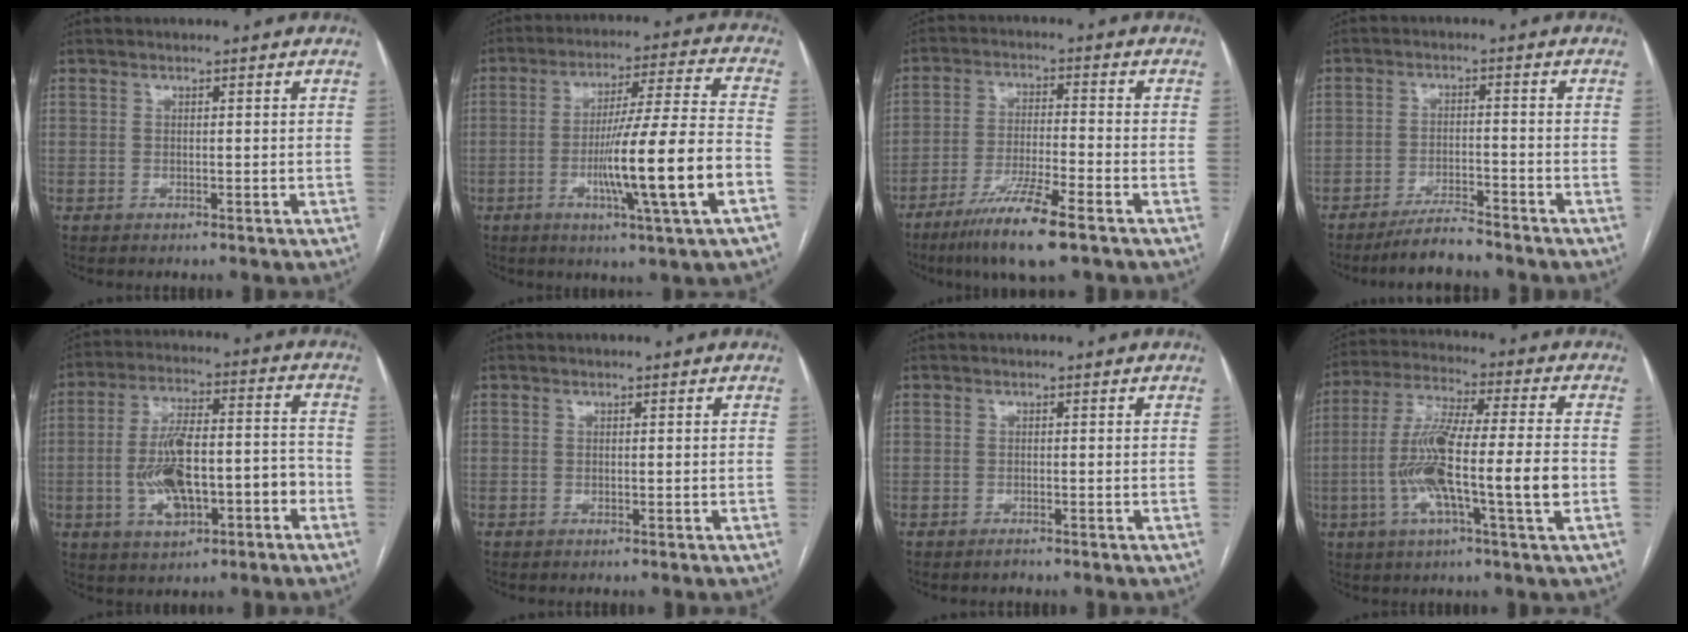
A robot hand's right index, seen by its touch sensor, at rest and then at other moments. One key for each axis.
{"total": 16.1, "fx": -4.9, "fy": -0.9, "fz": 15.3, "tx": -0.262, "ty": -0.007, "tz": -0.081}
{"total": 10.4, "fx": -6.7, "fy": 0.3, "fz": 7.9, "tx": -0.153, "ty": -0.027, "tz": -0.120}
{"total": 5.2, "fx": -4.9, "fy": 0.5, "fz": 1.8, "tx": -0.032, "ty": -0.013, "tz": -0.087}
{"total": 13.4, "fx": -4.1, "fy": 4.8, "fz": 11.8, "tx": -0.215, "ty": 0.029, "tz": -0.062}
{"total": 0.0}
{"total": 0.7, "fx": -0.7, "fy": 0.2, "fz": 0.2, "tx": -0.002, "ty": 0.000, "tz": -0.009}
{"total": 15.5, "fx": -3.0, "fy": 0.9, "fz": 15.2, "tx": -0.283, "ty": 0.004, "tz": -0.059}